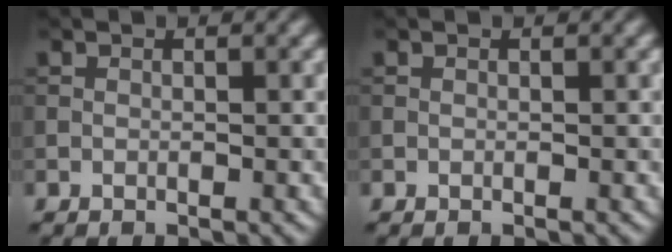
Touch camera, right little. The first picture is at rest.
{"total": 0.0}